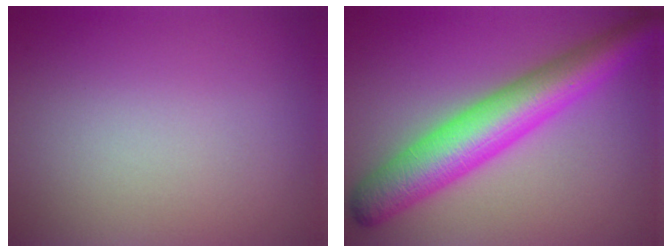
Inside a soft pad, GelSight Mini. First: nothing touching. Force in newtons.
{"total": 8.1, "press": 8.1, "slide": 0.1}